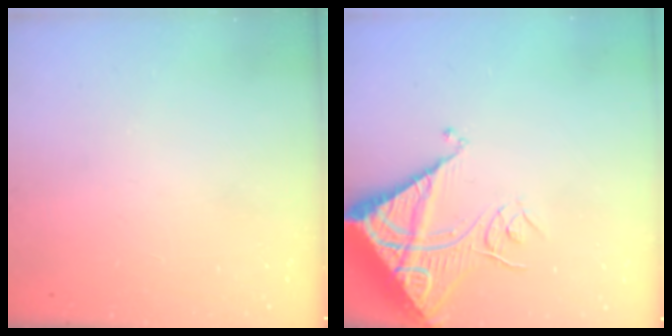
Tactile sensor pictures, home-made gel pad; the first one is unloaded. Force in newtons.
{"total": 13.8, "press": 13.7, "slide": 1.3}